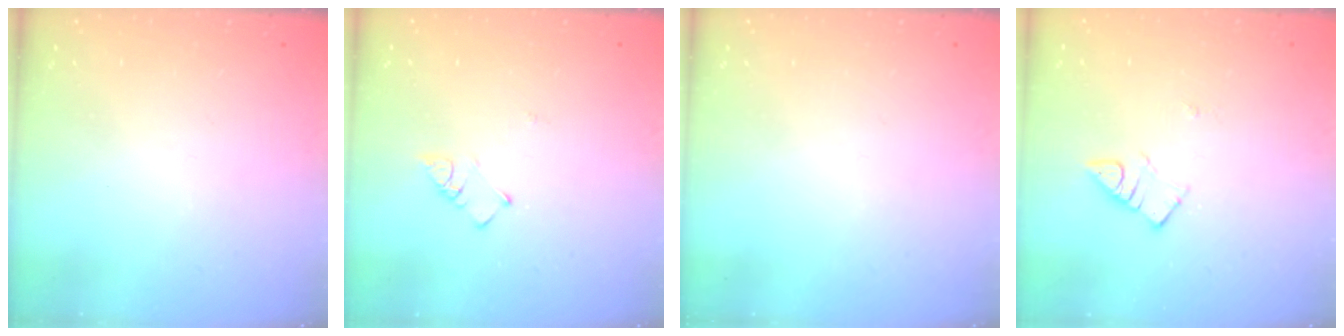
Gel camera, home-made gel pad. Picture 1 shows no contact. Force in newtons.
{"total": 3.5, "press": 3.5, "slide": 0.4}
{"total": 0.0}
{"total": 2.8, "press": 2.7, "slide": 0.3}